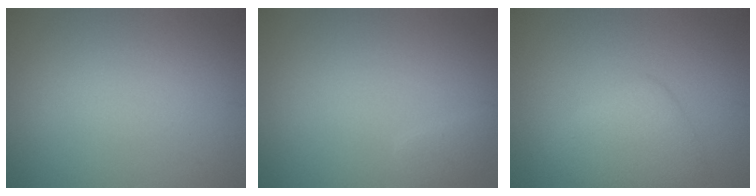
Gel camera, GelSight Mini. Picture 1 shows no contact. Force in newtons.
{"total": 1.0, "press": 1.0, "slide": 0.0}
{"total": 3.5, "press": 3.5, "slide": 0.2}